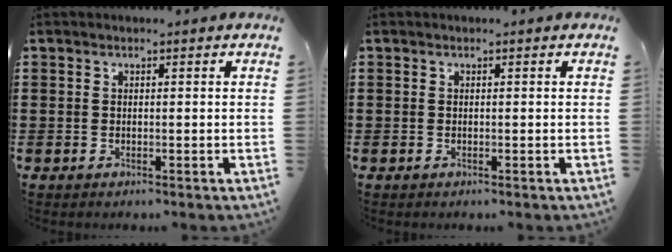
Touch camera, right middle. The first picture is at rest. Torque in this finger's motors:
{"motor_torque": [-0.74, 0.62, -0.02, -0.01]}